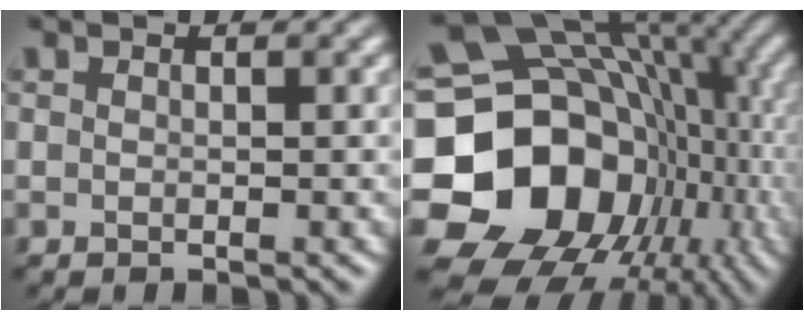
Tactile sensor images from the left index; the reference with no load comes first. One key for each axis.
{"total": 18.8, "fx": -2.2, "fy": 15.8, "fz": 10.0, "tx": -0.196, "ty": -0.011, "tz": -0.020}